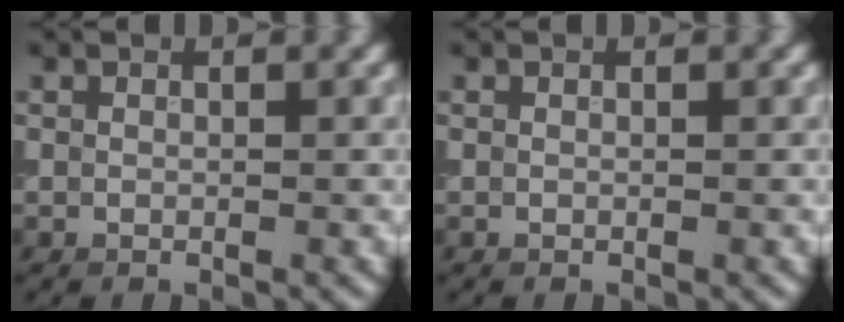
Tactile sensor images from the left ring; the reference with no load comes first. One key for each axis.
{"total": 0.0}